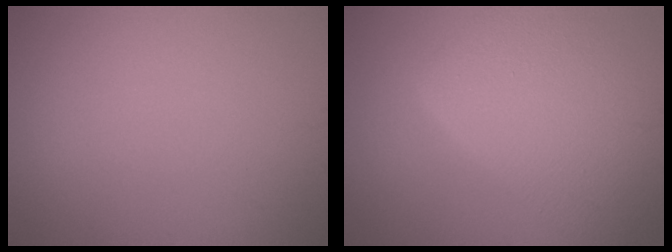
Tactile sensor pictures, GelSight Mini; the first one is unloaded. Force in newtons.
{"total": 10.3, "press": 10.3, "slide": 0.5}